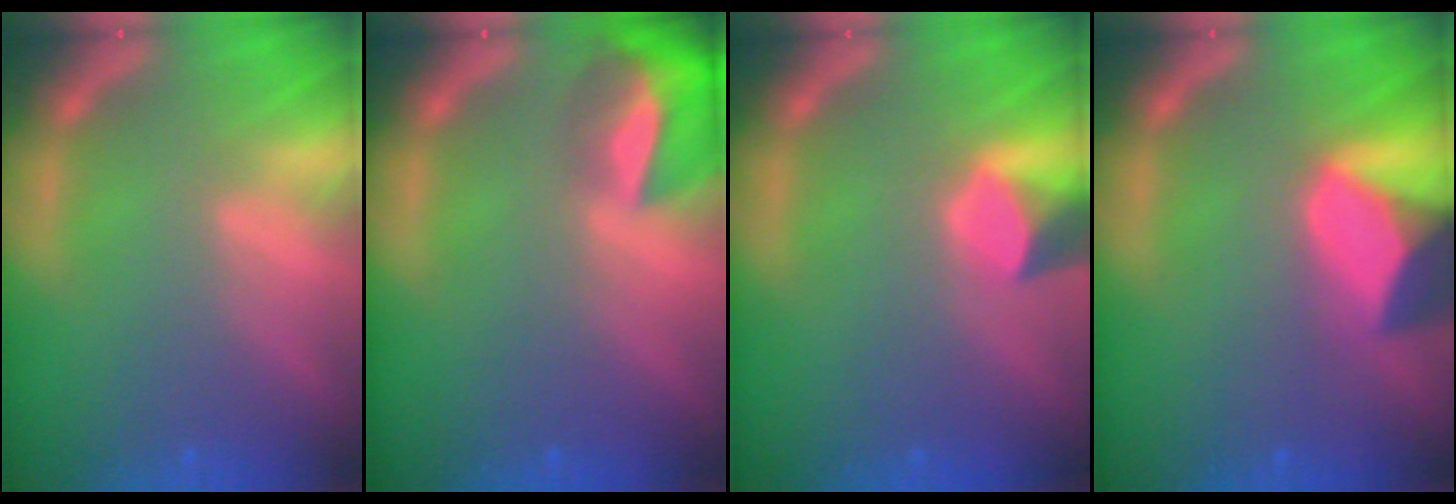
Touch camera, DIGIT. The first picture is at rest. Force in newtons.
{"total": 7.4}
{"total": 3.0}
{"total": 8.4}